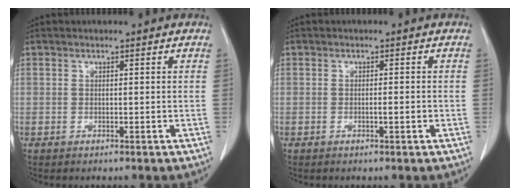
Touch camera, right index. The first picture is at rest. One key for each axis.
{"total": 1.2, "fx": -0.4, "fy": 0.2, "fz": 1.1, "tx": -0.022, "ty": 0.001, "tz": -0.004}